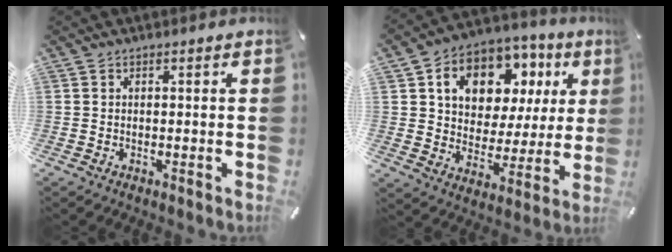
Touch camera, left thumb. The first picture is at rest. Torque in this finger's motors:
{"motor_torque": [1.78, 1.71, 1.66, -1.11, 0.28]}